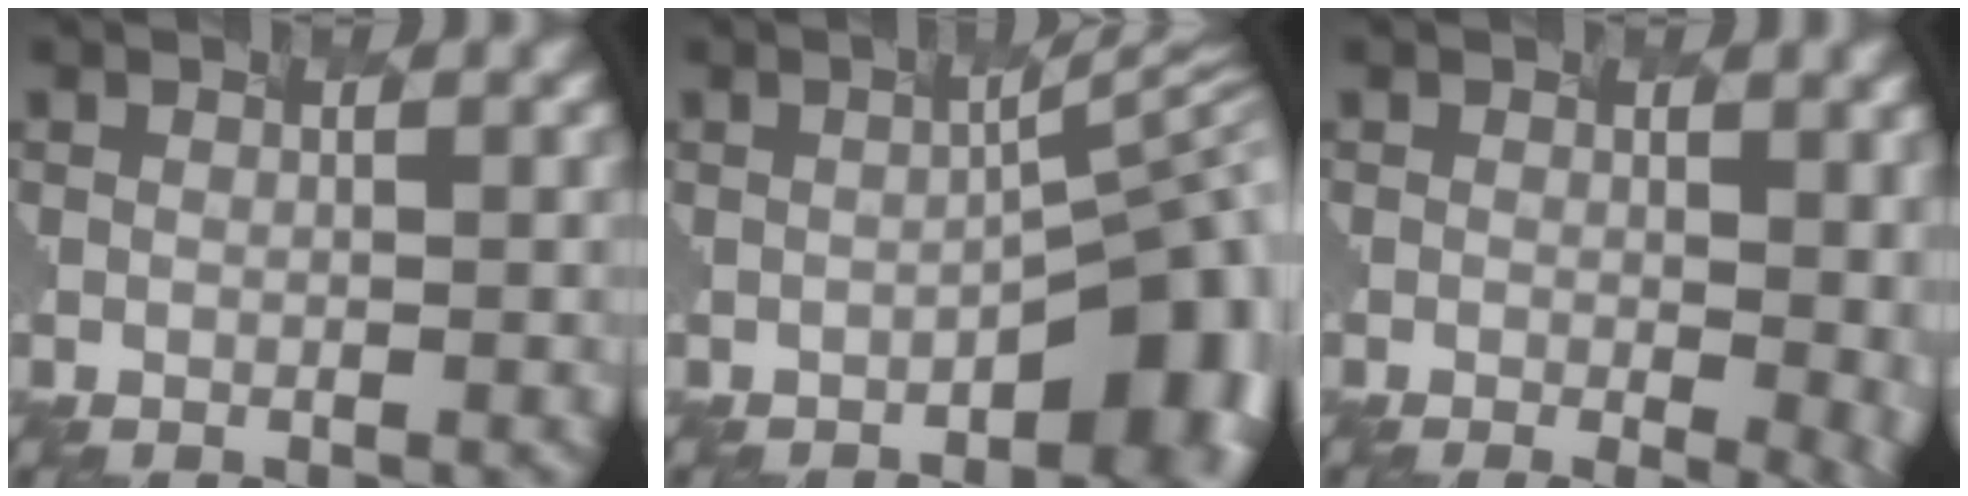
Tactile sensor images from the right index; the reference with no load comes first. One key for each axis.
{"total": 9.0, "fx": -2.7, "fy": 2.9, "fz": 8.1, "tx": -0.084, "ty": 0.003, "tz": -0.027}
{"total": 5.9, "fx": -0.3, "fy": 2.7, "fz": 5.3, "tx": -0.020, "ty": -0.005, "tz": 0.007}